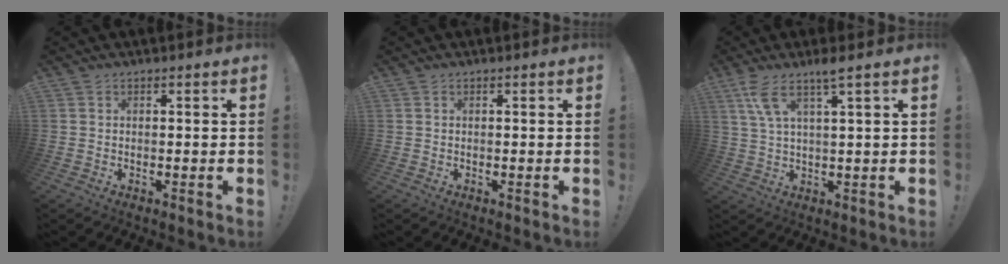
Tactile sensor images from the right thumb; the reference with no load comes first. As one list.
[{"total": 0.0}, {"total": 7.1, "force": [4.4, 0.3, 5.5], "torque": [-0.112, -0.013, 0.076]}]